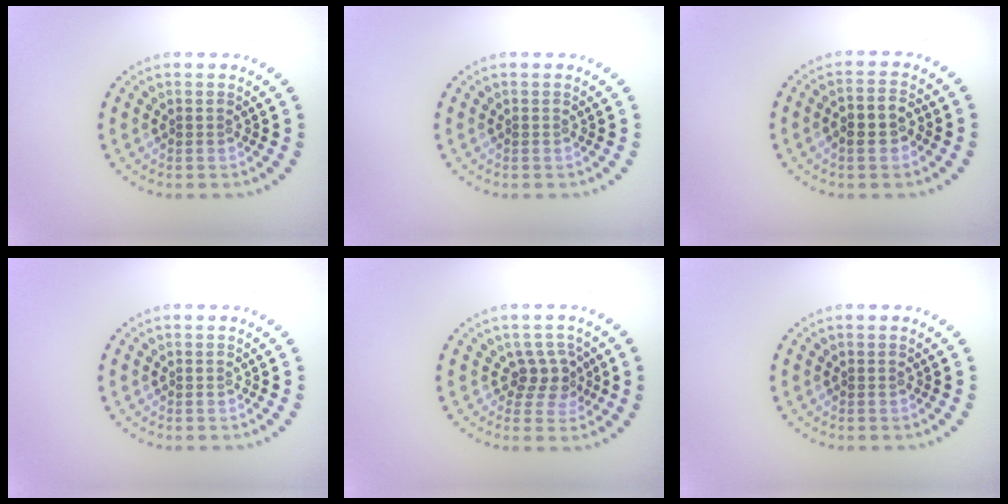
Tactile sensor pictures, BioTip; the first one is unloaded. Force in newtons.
{"total": 0.0}
{"total": 2.7, "press": 2.6, "slide": 0.7}
{"total": 0.0}
{"total": 2.4, "press": 2.1, "slide": 1.2}
{"total": 0.0}